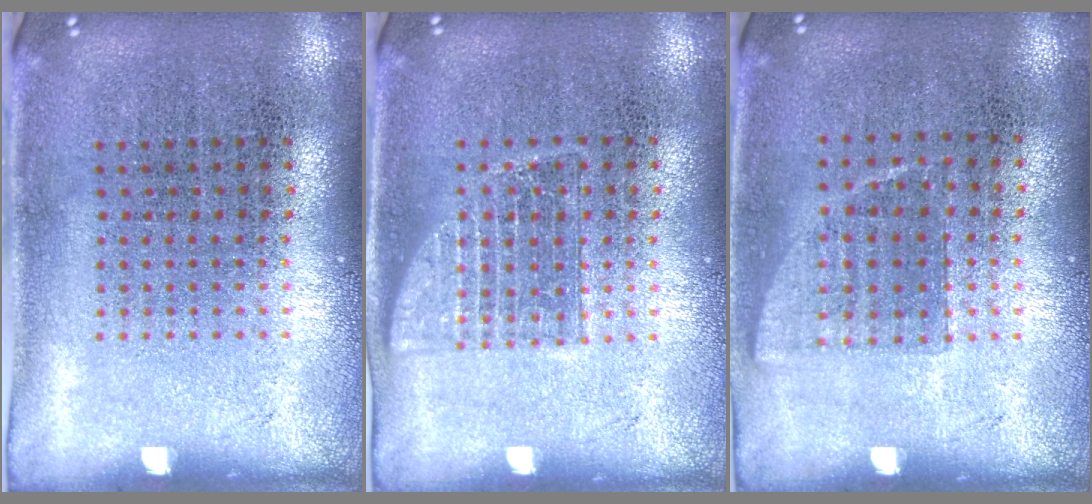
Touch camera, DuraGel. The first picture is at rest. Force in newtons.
{"total": 1.0, "press": 1.0, "slide": 0.3}
{"total": 0.8, "press": 0.7, "slide": 0.4}